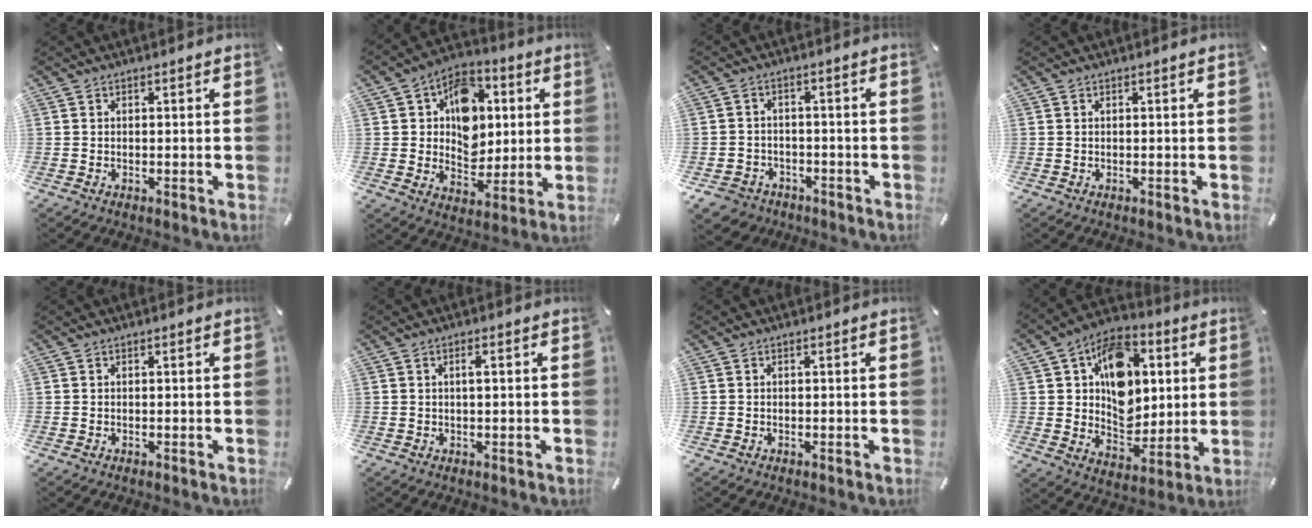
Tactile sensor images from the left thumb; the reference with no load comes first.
{"total": 12.2, "force": [2.3, 10.2, 6.3], "torque": [-0.087, -0.006, 0.045]}
{"total": 4.7, "force": [-2.9, 3.5, 1.0], "torque": [-0.028, 0.015, -0.057]}
{"total": 0.0}
{"total": 0.0}
{"total": 1.8, "force": [0.3, 0.4, 1.8], "torque": [-0.034, 0.001, 0.003]}
{"total": 0.0}
{"total": 15.0, "force": [3.3, 12.1, 8.2], "torque": [-0.112, -0.011, 0.065]}